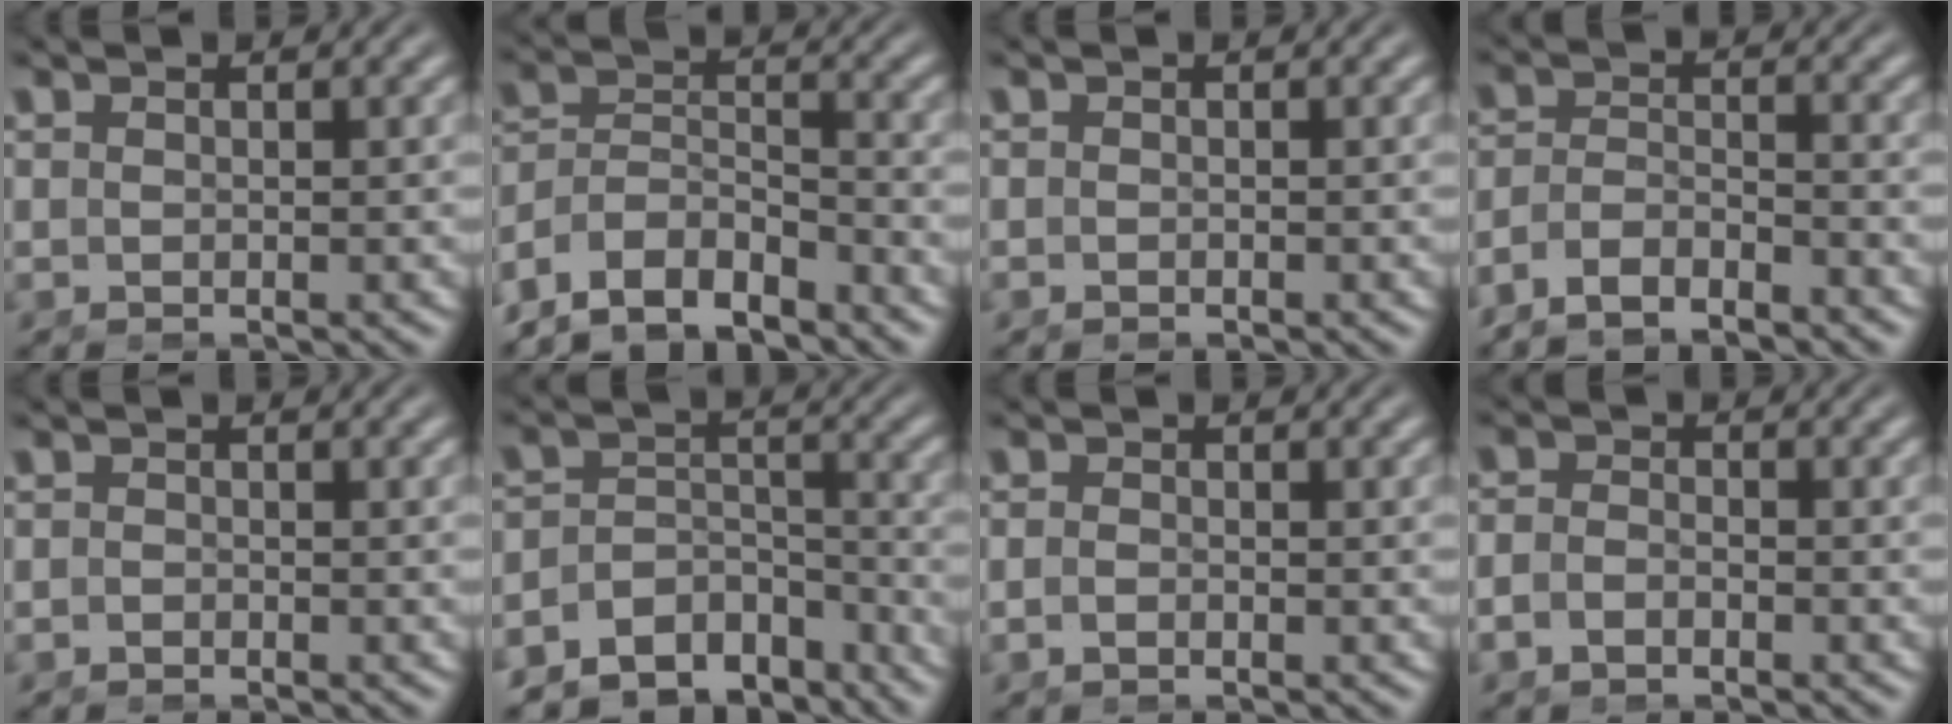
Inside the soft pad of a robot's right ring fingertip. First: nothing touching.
{"total": 9.4, "force": [-5.4, 7.0, 3.1], "torque": [-0.098, -0.044, -0.090]}
{"total": 0.6, "force": [-0.5, -0.1, -0.1], "torque": [-0.002, -0.007, -0.007]}
{"total": 5.2, "force": [-3.8, 3.0, 1.6], "torque": [-0.045, -0.022, -0.064]}
{"total": 0.8, "force": [-0.7, 0.2, -0.2], "torque": [-0.001, -0.009, -0.009]}
{"total": 12.2, "force": [-8.6, 7.5, 4.3], "torque": [-0.084, -0.045, -0.130]}
{"total": 1.0, "force": [-0.8, 0.1, 0.5], "torque": [-0.013, -0.007, -0.013]}
{"total": 2.1, "force": [-1.4, 1.3, 0.8], "torque": [-0.024, -0.013, -0.025]}